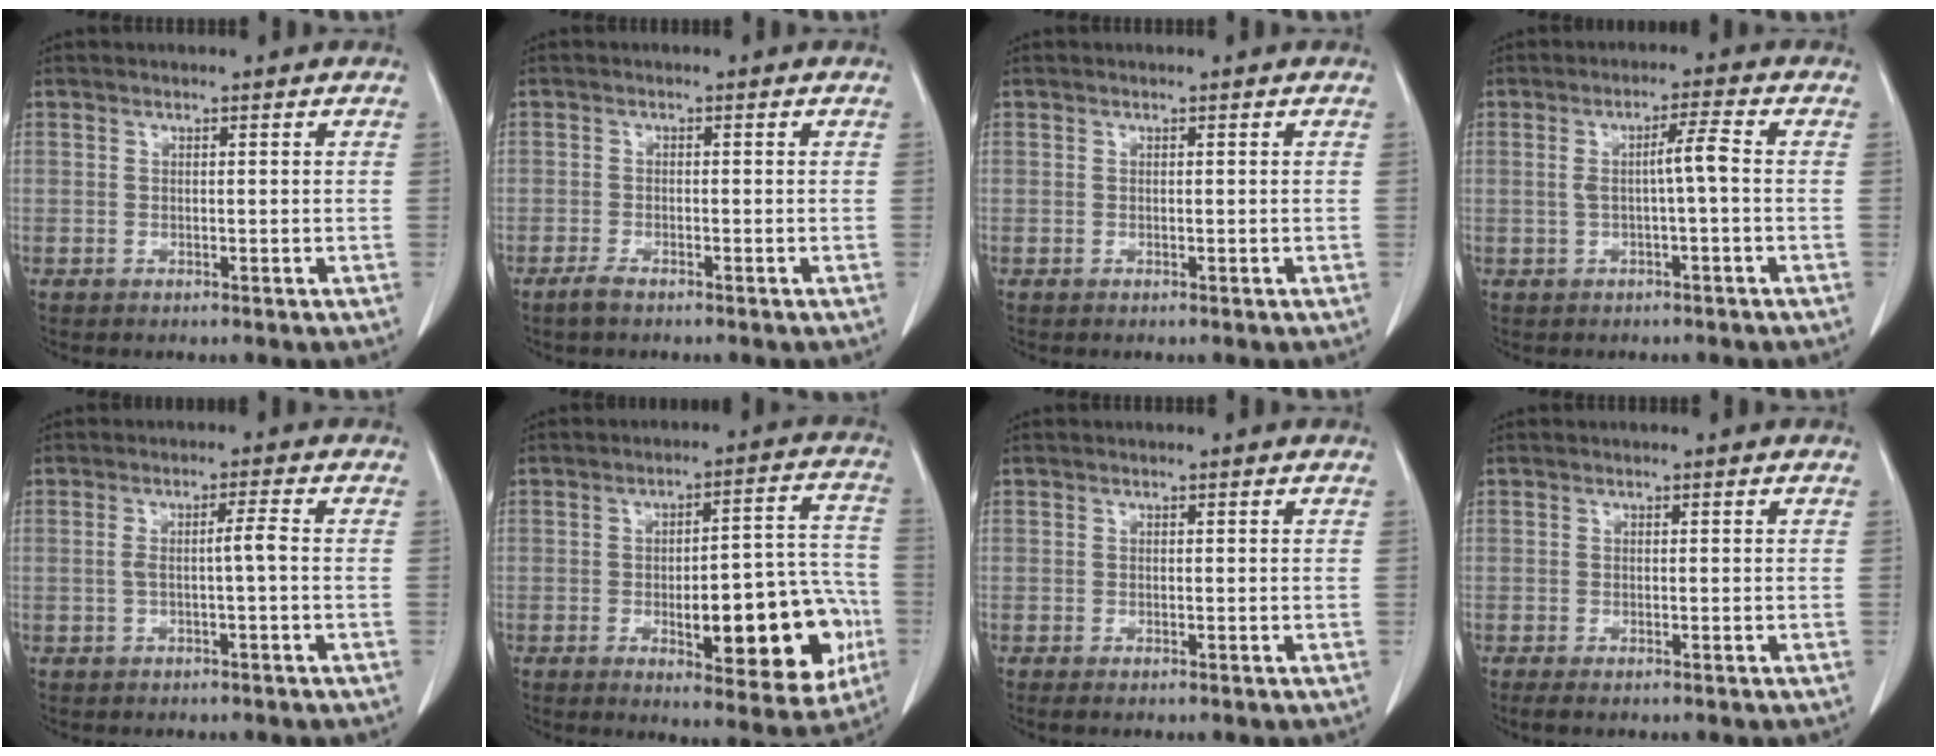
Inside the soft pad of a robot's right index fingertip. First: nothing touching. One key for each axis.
{"total": 1.7, "fx": -1.3, "fy": 0.3, "fz": 1.0, "tx": -0.026, "ty": -0.002, "tz": -0.024}
{"total": 0.0}
{"total": 3.9, "fx": -0.2, "fy": -0.1, "fz": 3.9, "tx": -0.071, "ty": 0.008, "tz": -0.003}
{"total": 2.8, "fx": -0.4, "fy": -0.3, "fz": 2.8, "tx": -0.051, "ty": 0.007, "tz": -0.005}
{"total": 16.8, "fx": -4.6, "fy": 5.3, "fz": 15.3, "tx": -0.165, "ty": 0.027, "tz": -0.049}
{"total": 0.8, "fx": -0.6, "fy": 0.2, "fz": 0.5, "tx": -0.009, "ty": -0.002, "tz": -0.007}
{"total": 1.6, "fx": -1.2, "fy": 0.3, "fz": 1.0, "tx": -0.014, "ty": -0.004, "tz": -0.015}